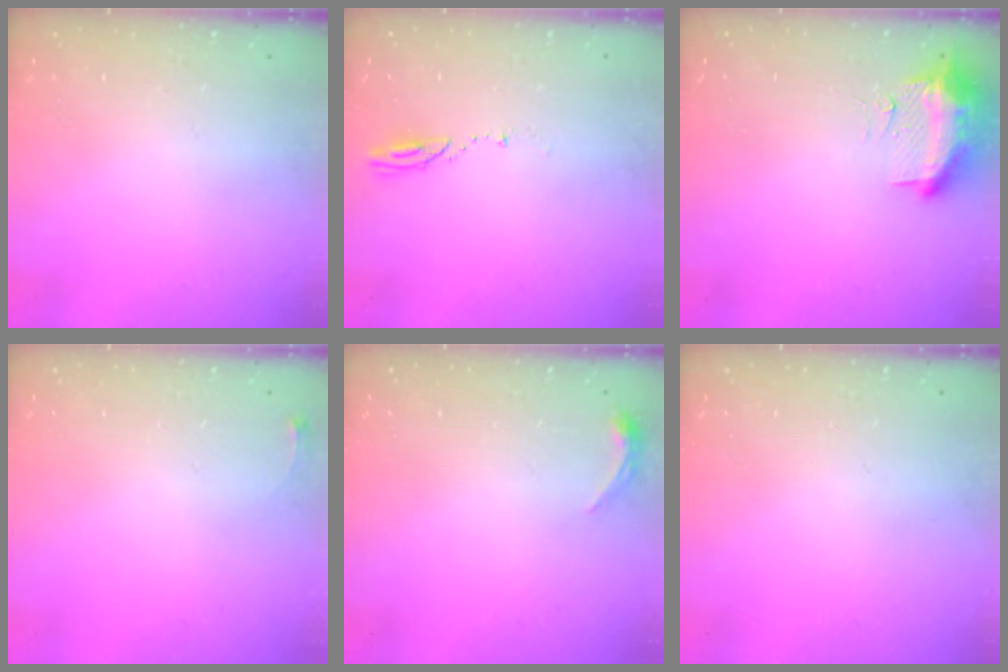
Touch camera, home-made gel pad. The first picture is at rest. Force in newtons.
{"total": 3.4, "press": 3.4, "slide": 0.3}
{"total": 11.3, "press": 10.3, "slide": 4.7}
{"total": 2.6, "press": 2.6, "slide": 0.6}
{"total": 3.4, "press": 3.3, "slide": 0.6}
{"total": 0.0}